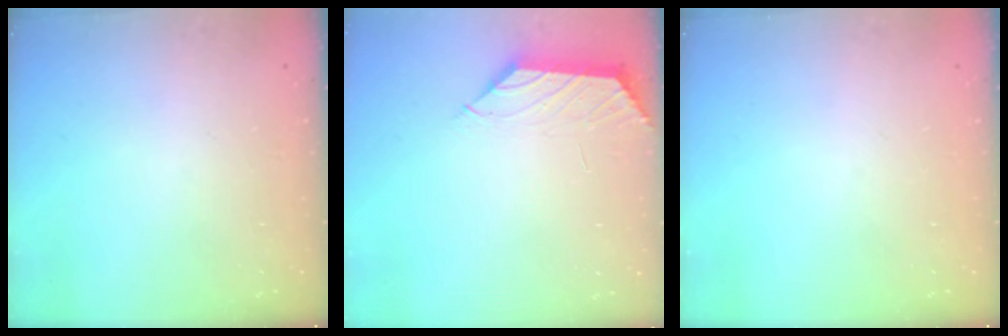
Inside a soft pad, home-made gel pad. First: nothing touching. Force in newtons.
{"total": 1.2, "press": 1.1, "slide": 0.4}
{"total": 0.0}